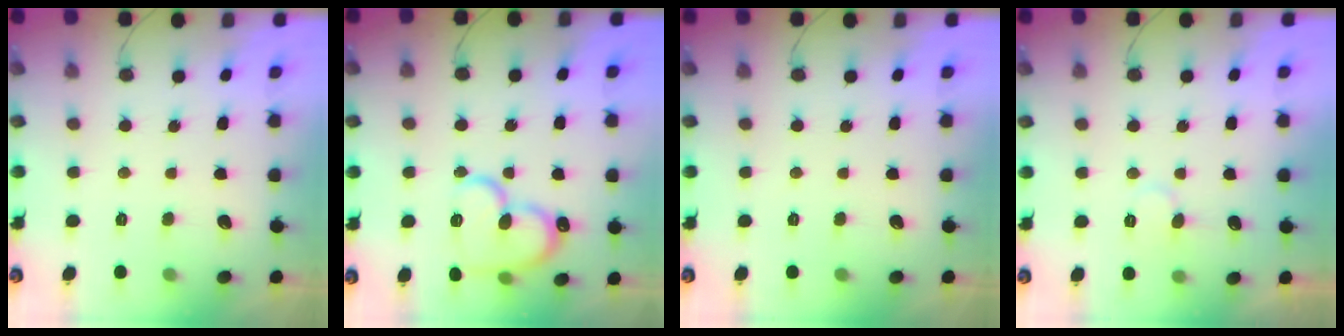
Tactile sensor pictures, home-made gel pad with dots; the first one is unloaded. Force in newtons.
{"total": 15.6, "press": 15.5, "slide": 1.8}
{"total": 0.0}
{"total": 6.4, "press": 6.4, "slide": 0.2}